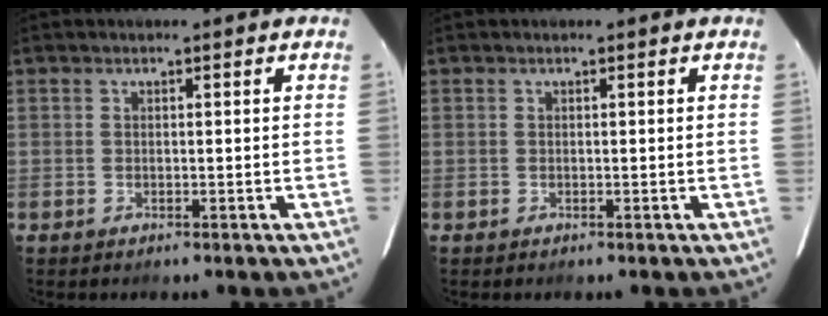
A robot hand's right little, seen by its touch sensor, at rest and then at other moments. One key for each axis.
{"total": 0.0}